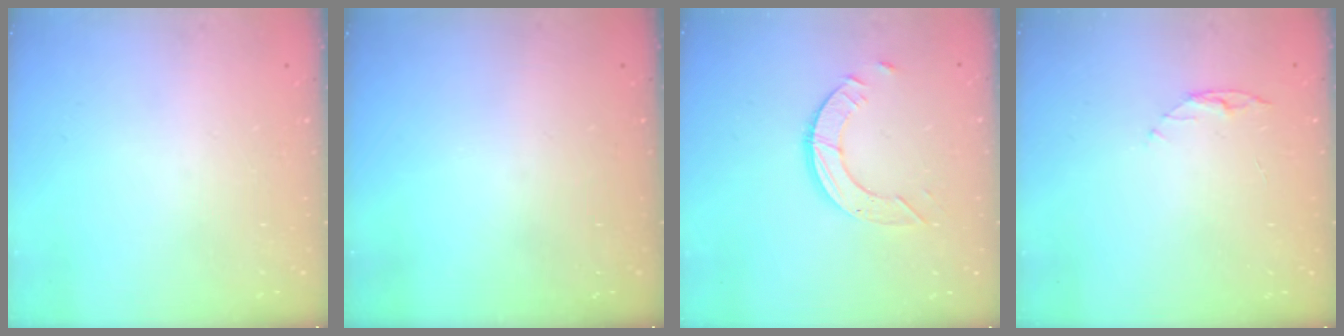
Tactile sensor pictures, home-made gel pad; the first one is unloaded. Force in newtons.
{"total": 0.0}
{"total": 6.0, "press": 6.0, "slide": 0.5}
{"total": 3.9, "press": 3.9, "slide": 0.4}